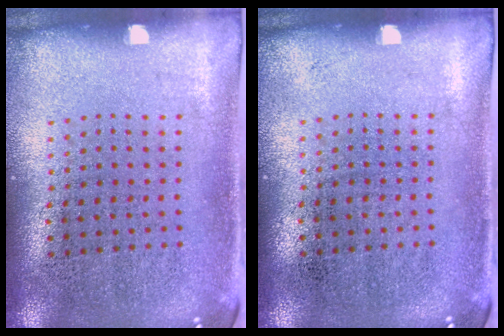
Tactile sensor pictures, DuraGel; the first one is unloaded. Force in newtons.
{"total": 0.0}